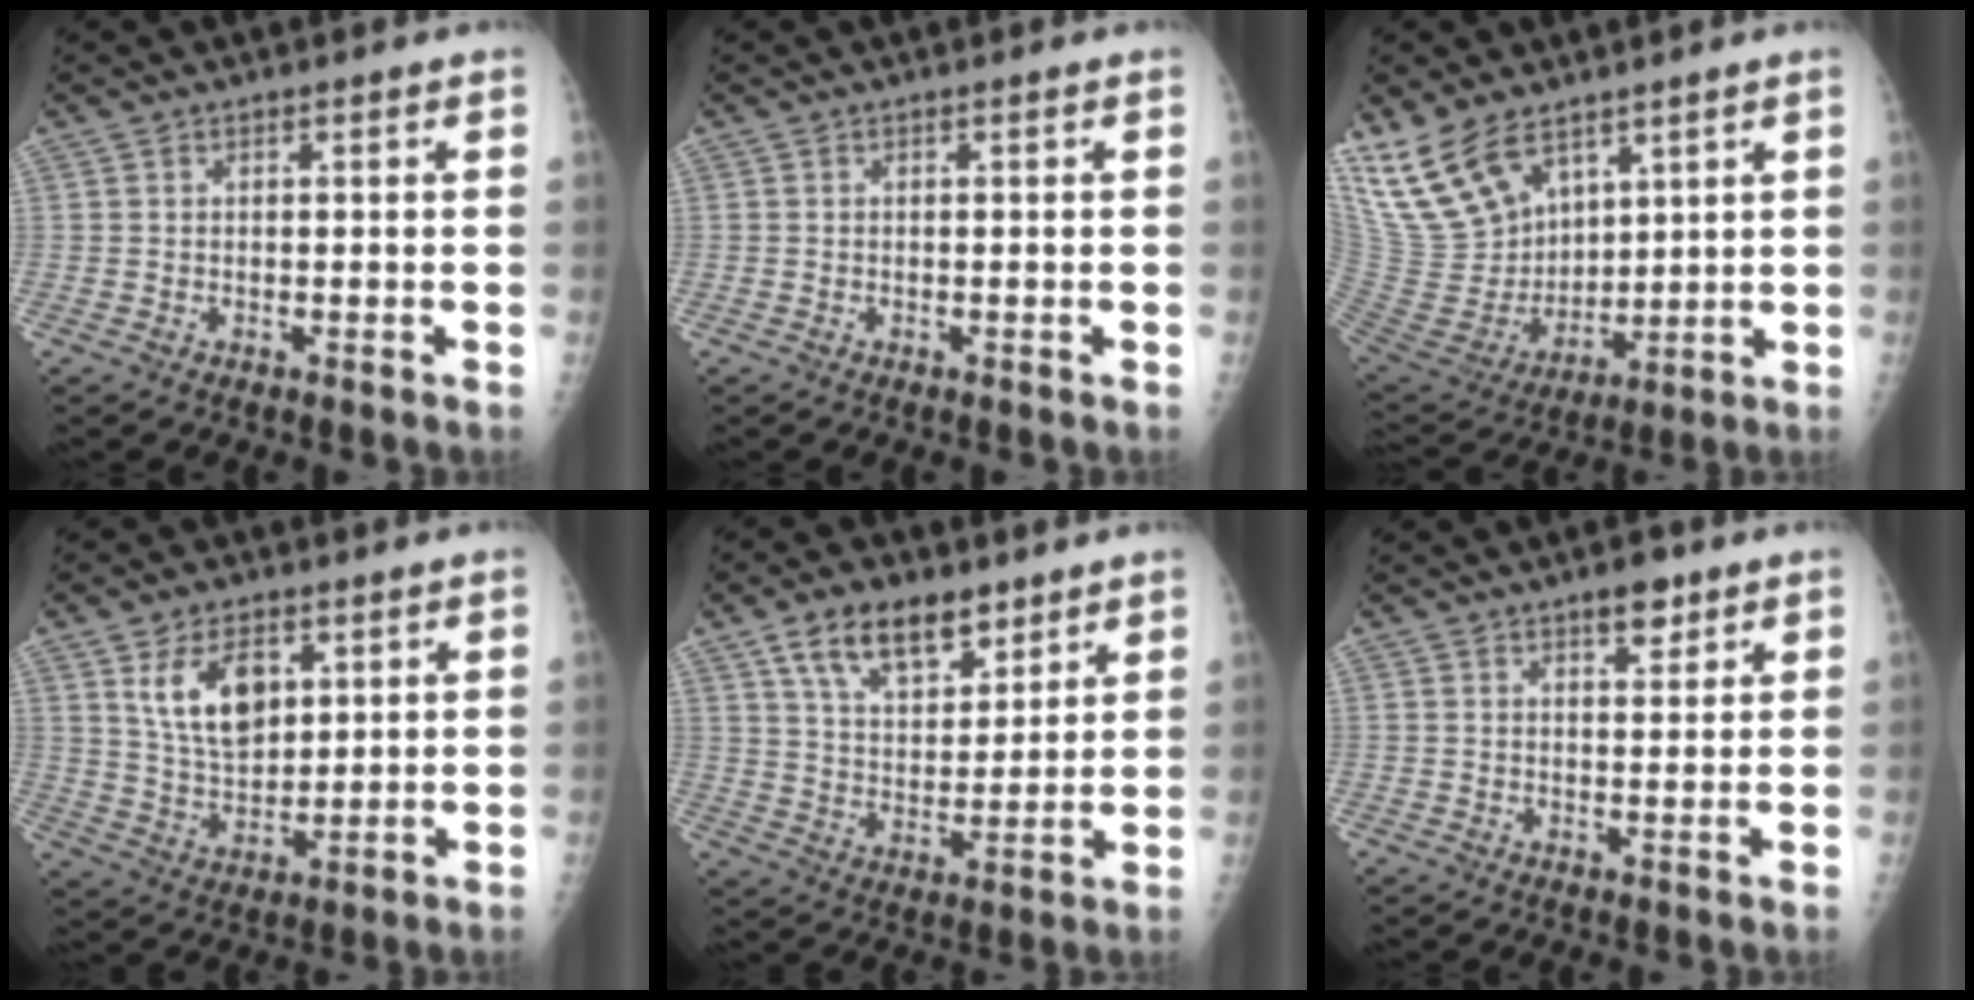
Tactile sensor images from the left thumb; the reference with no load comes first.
{"total": 0.0}
{"total": 17.9, "force": [11.7, 9.9, 9.3], "torque": [-0.164, -0.047, 0.247]}
{"total": 10.8, "force": [4.4, 6.6, 7.4], "torque": [-0.105, -0.024, 0.090]}
{"total": 12.9, "force": [7.9, 7.0, 7.4], "torque": [-0.095, -0.041, 0.142]}
{"total": 4.9, "force": [3.2, 2.2, 3.0], "torque": [-0.026, -0.018, 0.046]}